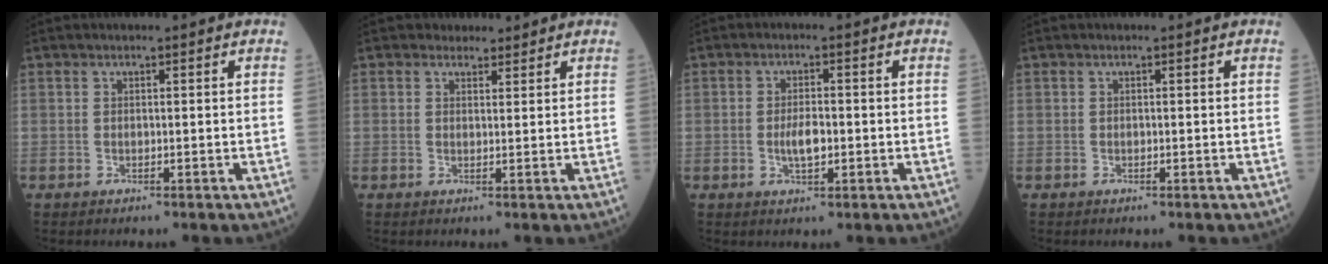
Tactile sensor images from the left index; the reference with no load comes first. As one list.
[{"total": 2.2, "force": [1.8, 1.2, 0.0], "torque": [0.002, 0.004, 0.025]}, {"total": 3.4, "force": [-0.6, 1.2, 3.1], "torque": [-0.062, 0.000, -0.010]}, {"total": 0.0}]